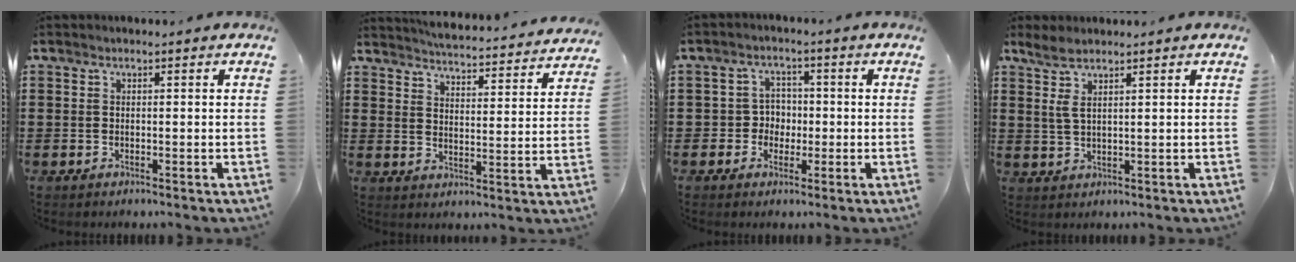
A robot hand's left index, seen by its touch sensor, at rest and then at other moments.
{"total": 4.1, "force": [4.1, -0.6, 0.3], "torque": [-0.028, -0.040, 0.065]}
{"total": 3.5, "force": [-0.8, 3.3, 1.1], "torque": [-0.035, 0.008, -0.020]}
{"total": 3.2, "force": [1.9, 0.8, 2.4], "torque": [-0.054, 0.004, 0.035]}